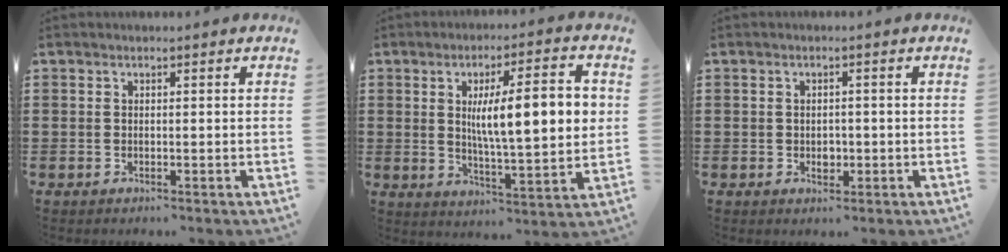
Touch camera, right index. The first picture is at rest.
{"total": 11.6, "force": [2.1, 2.9, 11.1], "torque": [-0.173, -0.001, 0.027]}
{"total": 1.7, "force": [-0.3, 1.3, 1.2], "torque": [-0.015, 0.001, -0.009]}